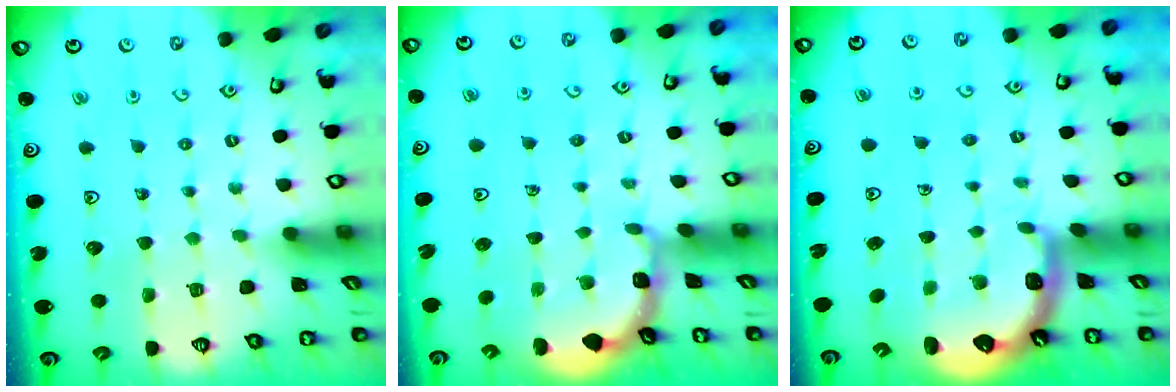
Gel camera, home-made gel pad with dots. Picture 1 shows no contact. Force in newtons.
{"total": 1.9, "press": 1.9, "slide": 0.3}
{"total": 1.9, "press": 1.7, "slide": 0.6}